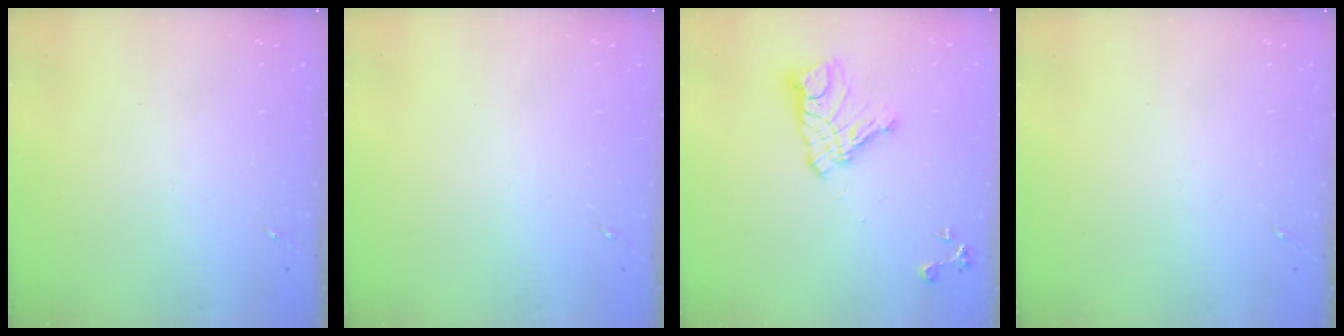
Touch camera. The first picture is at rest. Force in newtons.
{"total": 0.0}
{"total": 13.2, "press": 13.2, "slide": 1.3}
{"total": 0.0}